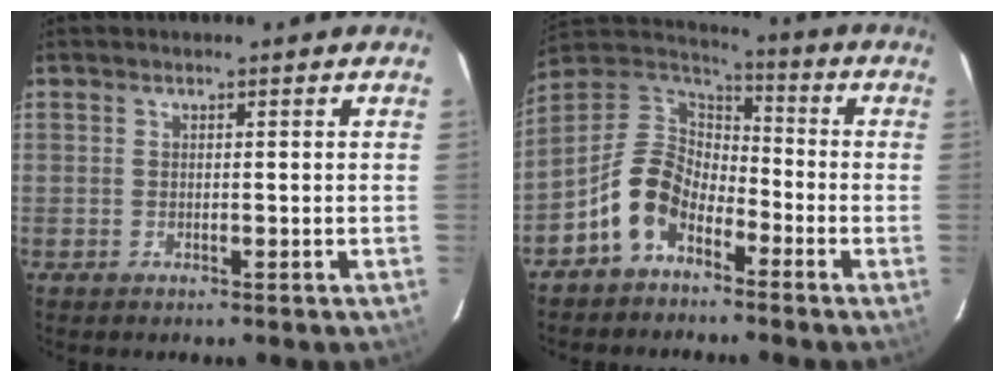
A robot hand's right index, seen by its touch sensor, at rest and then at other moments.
{"total": 11.7, "force": [-6.4, 7.3, 6.5], "torque": [-0.145, 0.027, -0.128]}